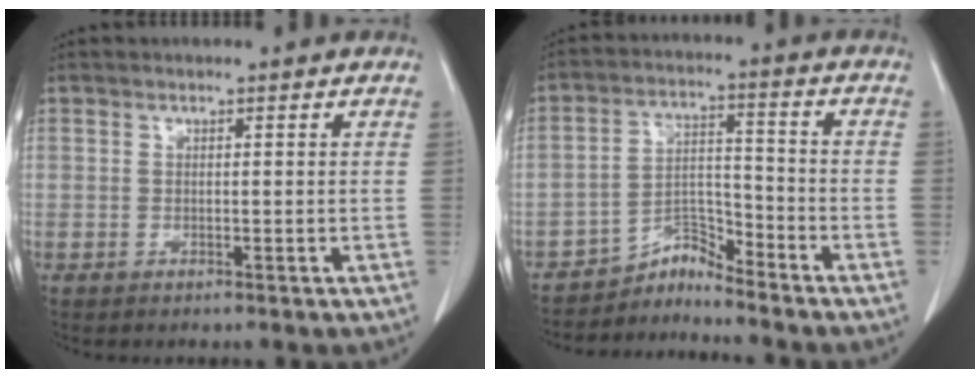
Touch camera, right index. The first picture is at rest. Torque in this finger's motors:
{"motor_torque": [-0.50, -0.44, -0.25, -0.10]}